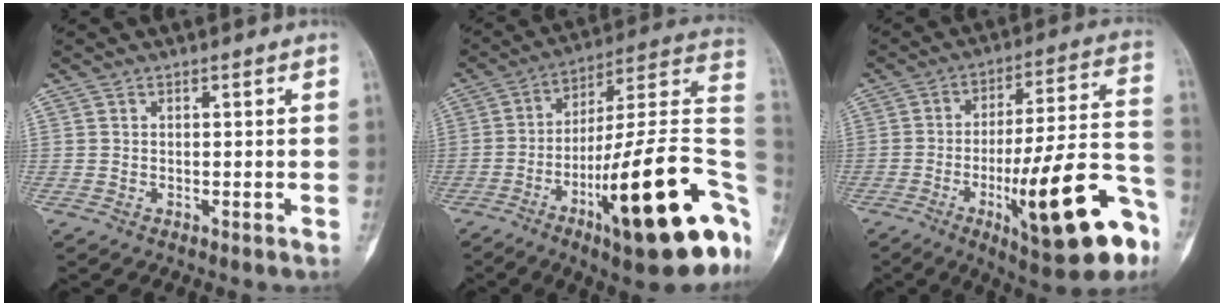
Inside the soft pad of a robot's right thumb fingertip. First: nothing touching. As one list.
[{"total": 28.9, "force": [-9.9, 6.8, 26.3], "torque": [-0.323, 0.045, -0.147]}, {"total": 24.3, "force": [-9.6, 6.0, 21.5], "torque": [-0.292, 0.039, -0.137]}]